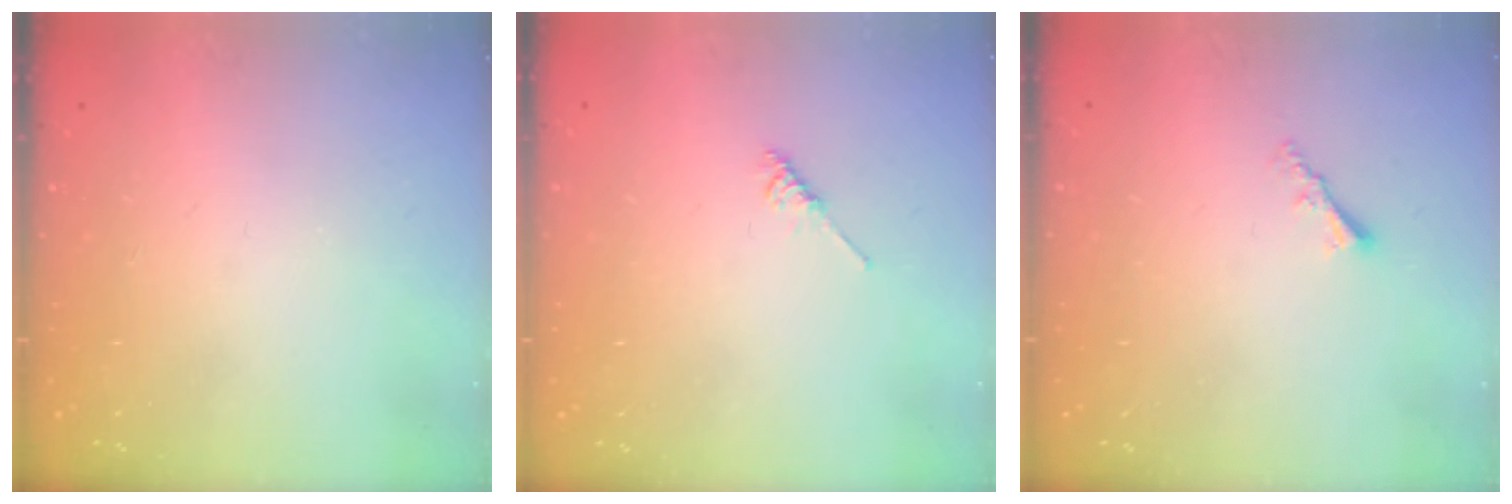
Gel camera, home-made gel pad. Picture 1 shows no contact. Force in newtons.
{"total": 3.3, "press": 3.2, "slide": 0.6}
{"total": 2.0, "press": 2.0, "slide": 0.3}